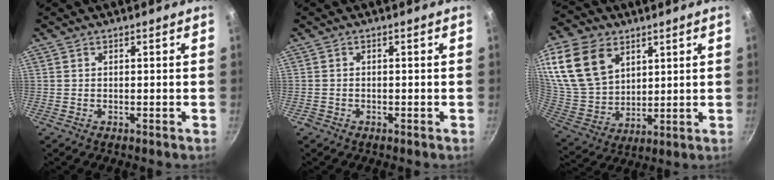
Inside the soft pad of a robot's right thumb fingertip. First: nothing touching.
{"total": 0.8, "force": [-0.5, 0.6, 0.0], "torque": [-0.001, 0.003, -0.006]}
{"total": 20.6, "force": [9.4, 14.0, 11.8], "torque": [-0.239, -0.018, 0.193]}